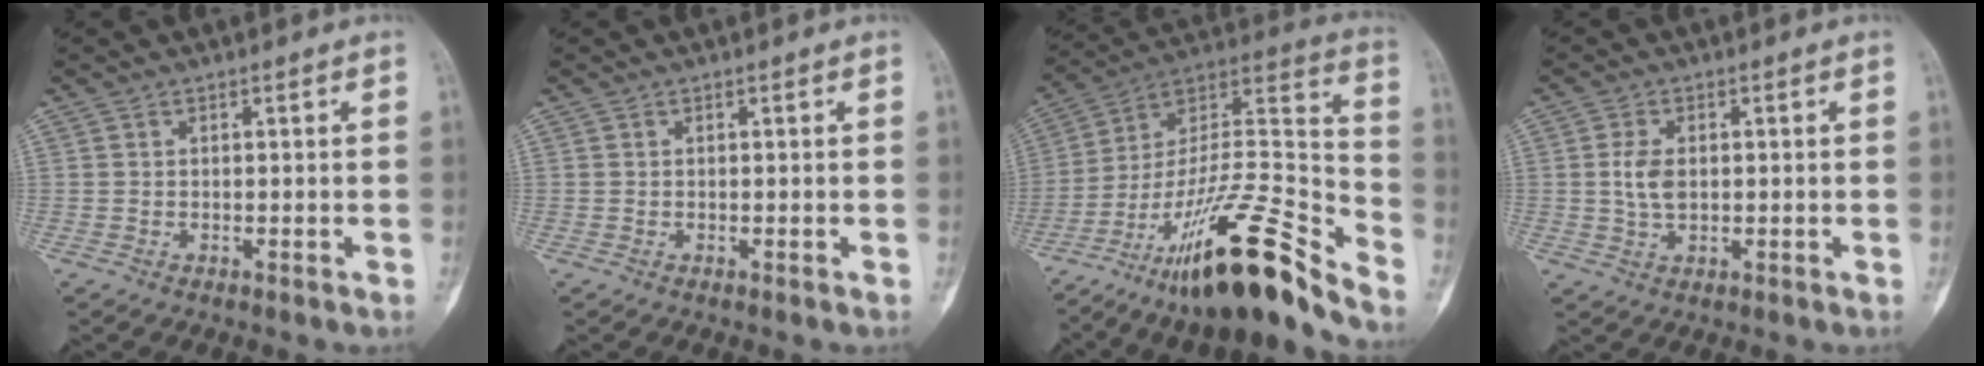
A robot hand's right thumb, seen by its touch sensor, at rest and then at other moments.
{"total": 0.0}
{"total": 26.8, "force": [-18.7, 5.0, 18.6], "torque": [-0.288, 0.096, -0.319]}
{"total": 4.5, "force": [0.3, 2.7, 3.5], "torque": [-0.067, -0.001, 0.008]}